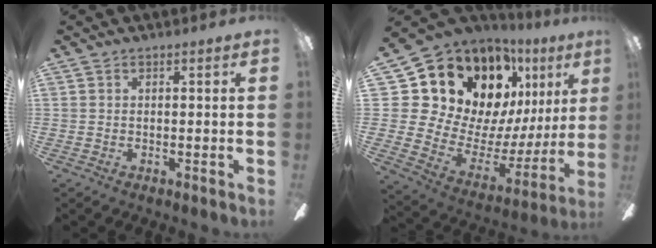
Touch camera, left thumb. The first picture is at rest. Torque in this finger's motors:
{"motor_torque": [1.65, 1.59, 0.08, -0.07, 0.14]}